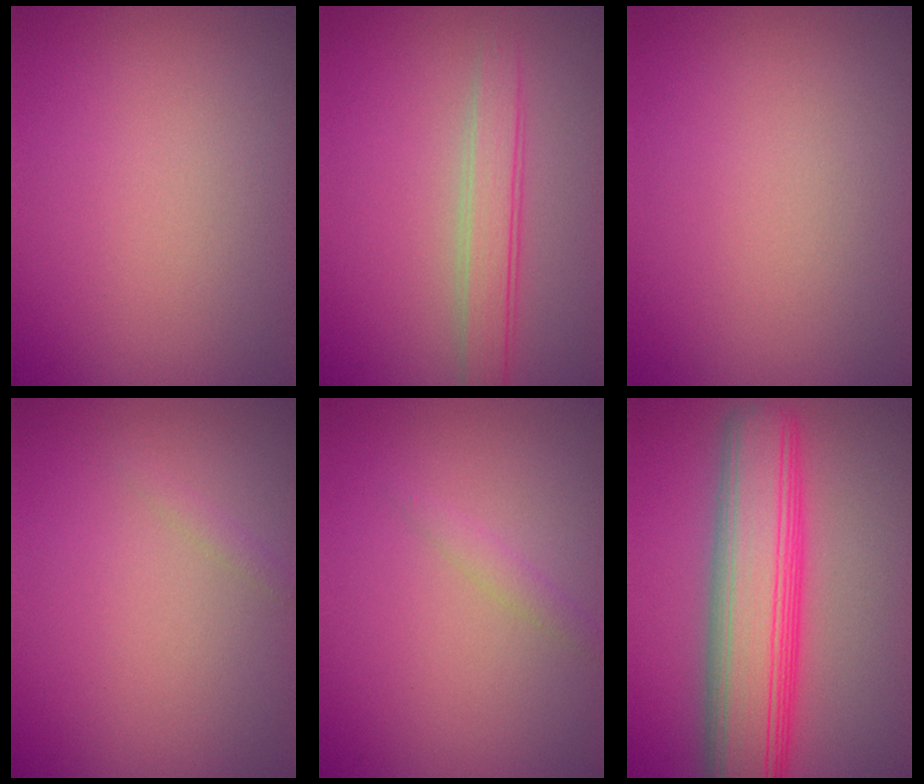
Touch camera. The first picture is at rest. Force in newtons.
{"total": 2.7, "press": 2.7, "slide": 0.0}
{"total": 0.0}
{"total": 0.5, "press": 0.5, "slide": 0.0}
{"total": 1.0, "press": 1.0, "slide": 0.0}
{"total": 9.6, "press": 9.6, "slide": 0.2}